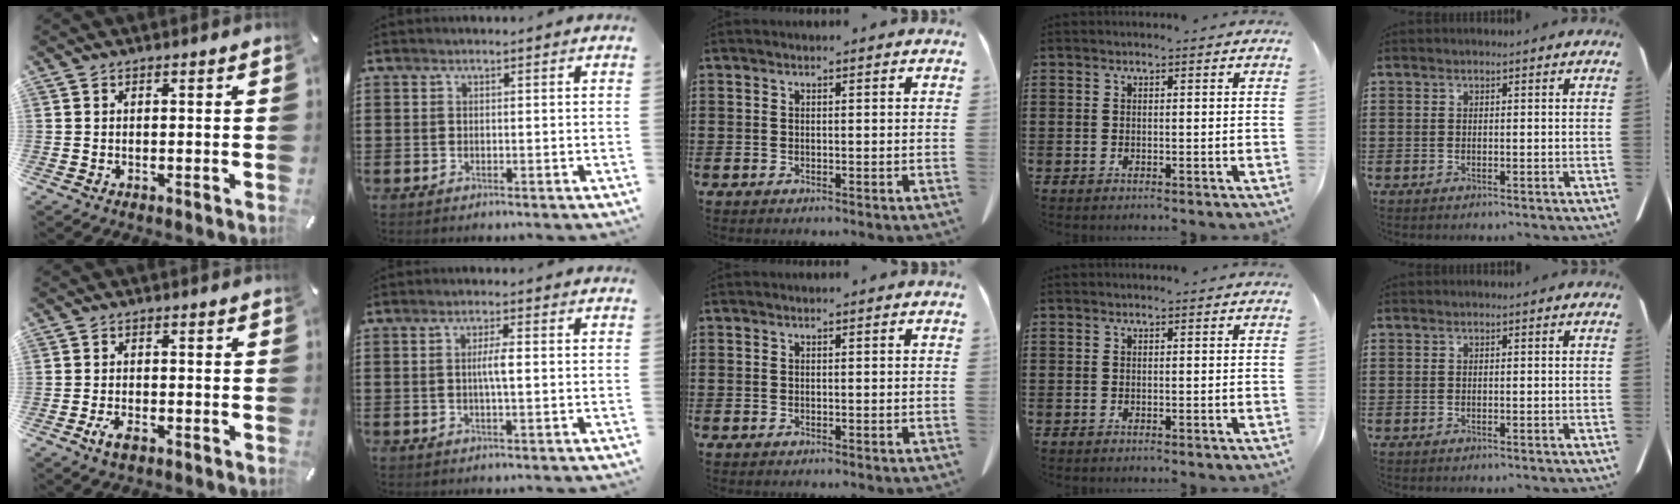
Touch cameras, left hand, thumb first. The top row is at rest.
{"thumb": {"total": 3.3, "force": [-1.9, 1.6, 2.2], "torque": [-0.049, 0.003, -0.035]}, "index": {"total": 2.8, "force": [-0.1, 0.4, 2.8], "torque": [-0.051, -0.004, -0.004]}}